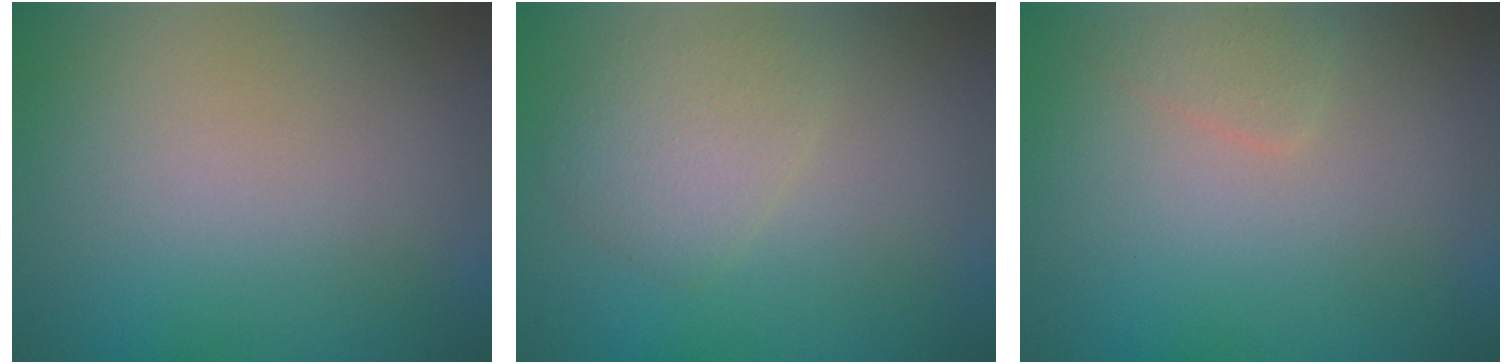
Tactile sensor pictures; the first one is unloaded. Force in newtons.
{"total": 2.4, "press": 2.4, "slide": 0.1}
{"total": 1.2, "press": 1.2, "slide": 0.1}